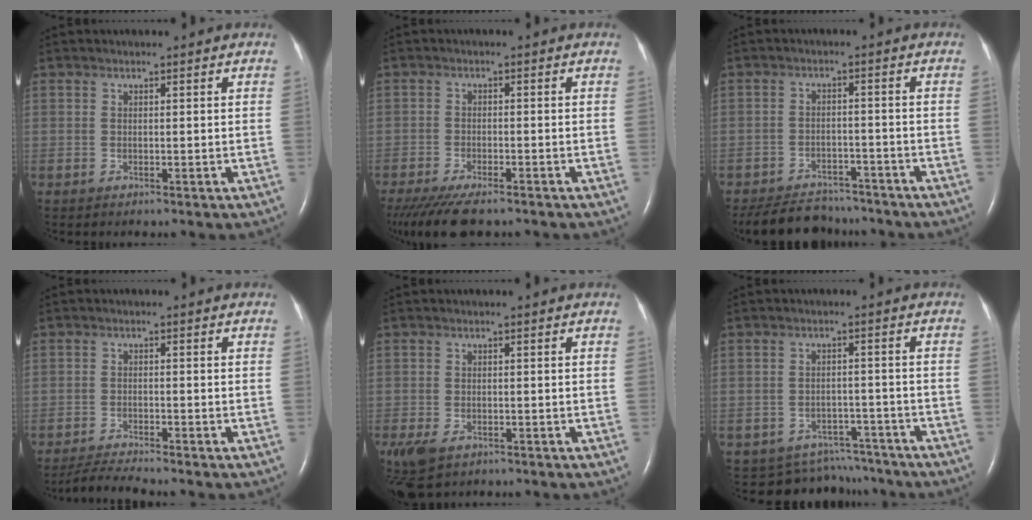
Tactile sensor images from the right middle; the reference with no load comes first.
{"total": 9.4, "force": [-7.4, 2.3, 5.3], "torque": [-0.091, -0.018, -0.118]}
{"total": 9.7, "force": [-8.7, 3.6, 2.3], "torque": [-0.040, -0.002, -0.125]}
{"total": 3.5, "force": [-3.3, -1.0, 0.6], "torque": [-0.023, -0.022, -0.064]}
{"total": 6.9, "force": [-4.1, 4.0, 3.9], "torque": [-0.094, -0.014, -0.066]}
{"total": 8.9, "force": [-8.1, 3.7, -0.5], "torque": [0.005, 0.024, -0.101]}